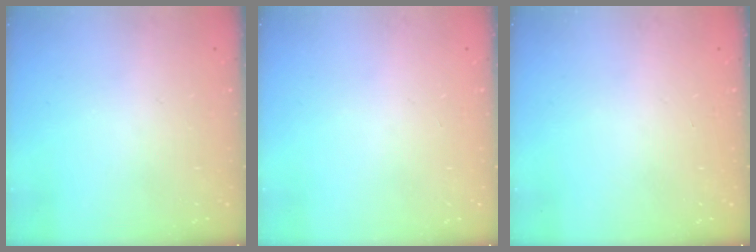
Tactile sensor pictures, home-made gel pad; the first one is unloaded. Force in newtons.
{"total": 0.0}
{"total": 0.0}